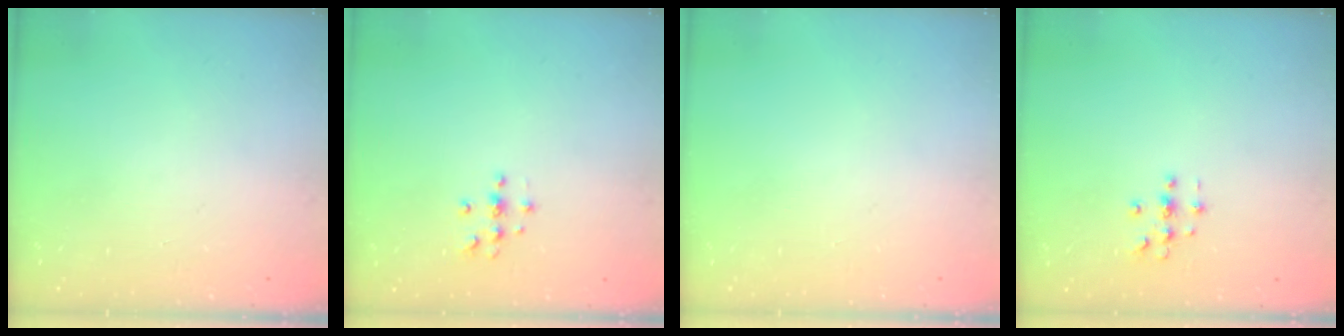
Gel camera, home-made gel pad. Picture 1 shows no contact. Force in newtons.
{"total": 4.0, "press": 3.9, "slide": 0.4}
{"total": 0.0}
{"total": 3.1, "press": 3.1, "slide": 0.3}